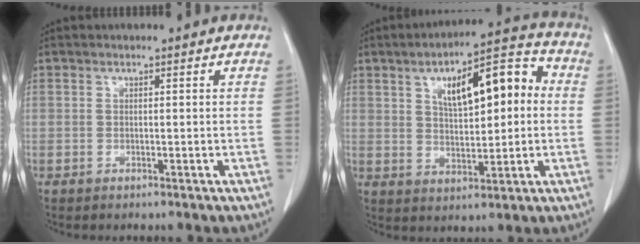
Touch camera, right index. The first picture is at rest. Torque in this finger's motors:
{"motor_torque": [0.75, 0.49, 0.29, 0.13]}